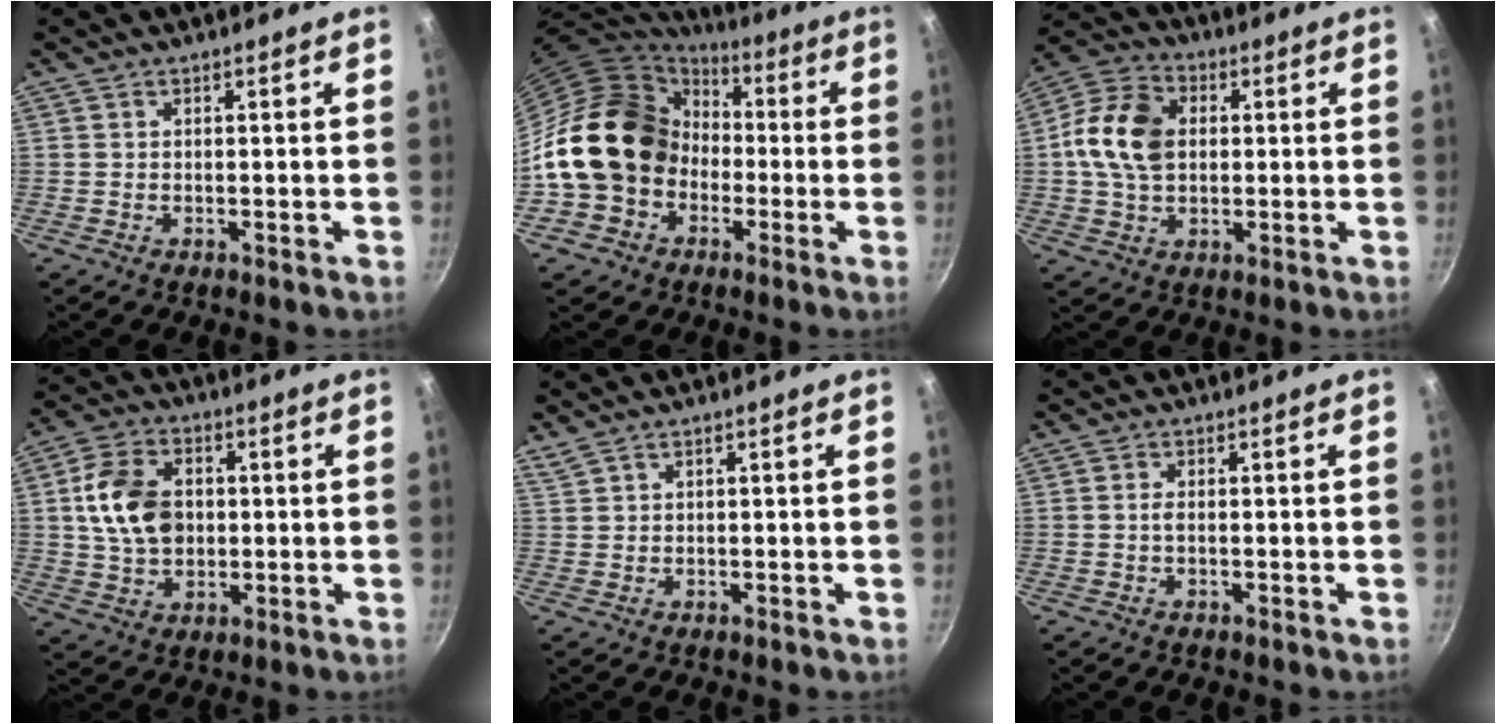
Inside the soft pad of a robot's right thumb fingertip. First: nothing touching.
{"total": 19.4, "force": [-1.4, 16.1, 10.7], "torque": [-0.166, 0.057, -0.021]}
{"total": 12.9, "force": [1.3, 9.4, 8.8], "torque": [-0.147, 0.016, 0.008]}
{"total": 12.2, "force": [1.3, 8.8, 8.3], "torque": [-0.133, 0.009, 0.021]}
{"total": 1.6, "force": [1.3, 0.2, 1.0], "torque": [-0.024, 0.002, 0.033]}
{"total": 0.9, "force": [-0.1, 0.3, 0.8], "torque": [-0.020, 0.002, -0.002]}